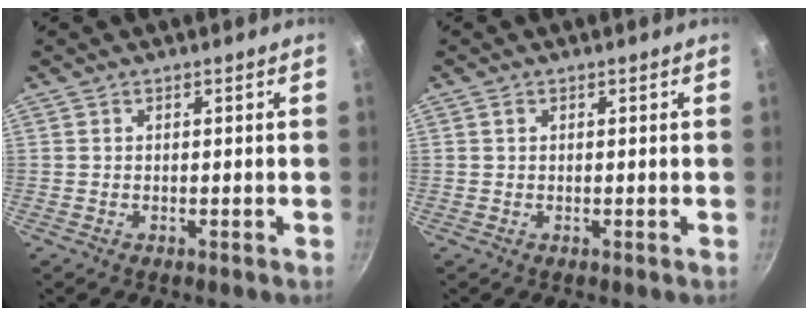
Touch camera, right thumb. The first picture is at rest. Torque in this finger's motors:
{"motor_torque": [0.22, 0.55, 0.31, -0.07, -0.03]}